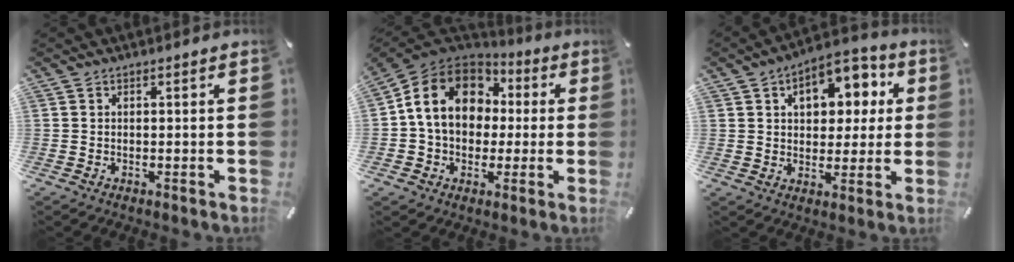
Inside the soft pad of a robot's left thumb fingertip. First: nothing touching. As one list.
[{"total": 14.2, "force": [1.5, 11.8, 7.6], "torque": [-0.171, 0.007, 0.030]}, {"total": 10.8, "force": [4.0, 7.9, 6.1], "torque": [-0.078, -0.015, 0.064]}]